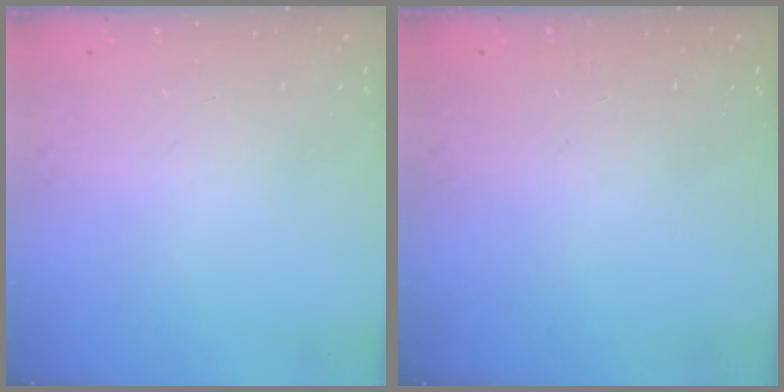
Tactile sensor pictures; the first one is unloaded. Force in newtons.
{"total": 0.0}